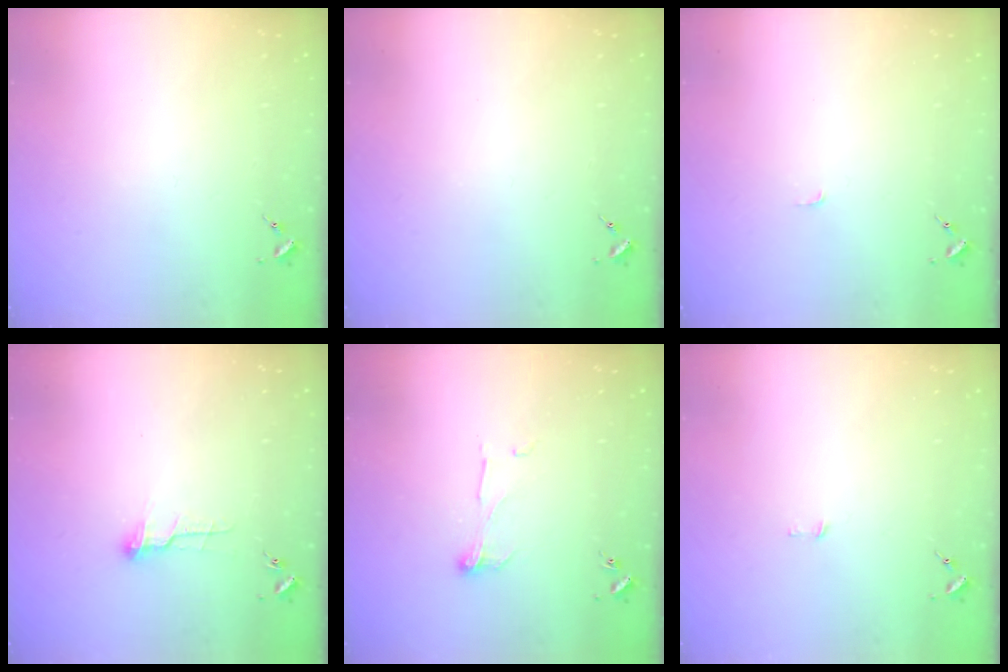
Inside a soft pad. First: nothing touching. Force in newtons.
{"total": 0.0}
{"total": 2.5, "press": 2.5, "slide": 0.3}
{"total": 8.7, "press": 8.7, "slide": 0.5}
{"total": 6.5, "press": 6.5, "slide": 0.3}
{"total": 2.1, "press": 2.1, "slide": 0.2}